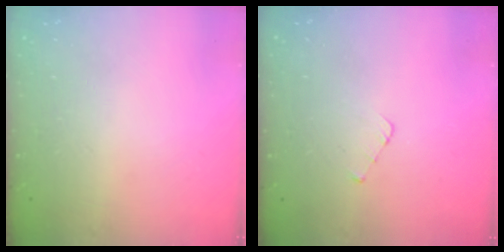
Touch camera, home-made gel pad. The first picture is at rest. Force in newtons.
{"total": 2.7, "press": 2.7, "slide": 0.3}